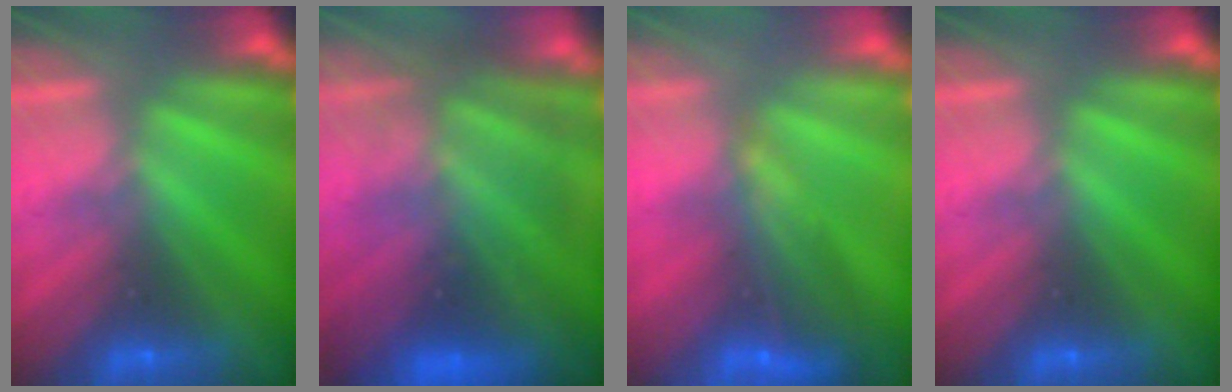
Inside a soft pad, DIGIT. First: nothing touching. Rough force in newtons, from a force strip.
{"total": 7.8}
{"total": 11.5}
{"total": 0.0}